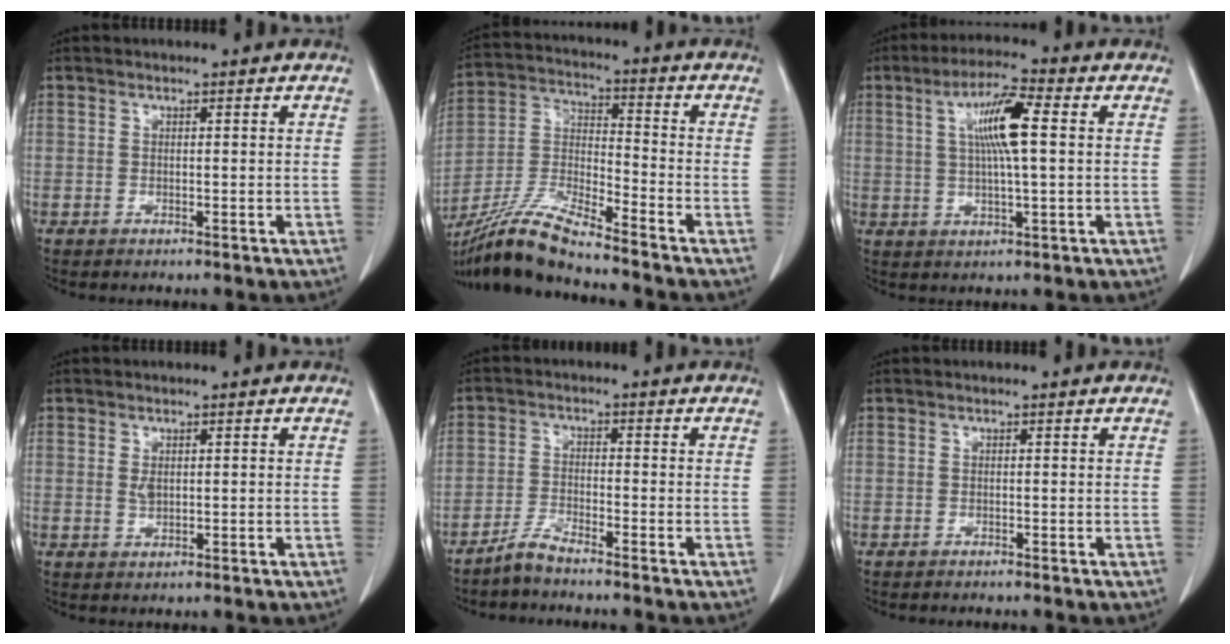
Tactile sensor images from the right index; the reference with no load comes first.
{"total": 12.1, "force": [-10.9, -0.5, 5.3], "torque": [-0.114, -0.007, -0.208]}
{"total": 8.5, "force": [1.8, 0.7, 8.3], "torque": [-0.156, 0.008, 0.030]}
{"total": 1.4, "force": [0.3, 0.8, 1.1], "torque": [-0.020, -0.001, 0.009]}
{"total": 3.2, "force": [-3.0, 0.2, 1.0], "torque": [-0.023, -0.008, -0.060]}
{"total": 0.8, "force": [-0.7, 0.0, 0.2], "torque": [-0.006, -0.003, -0.009]}